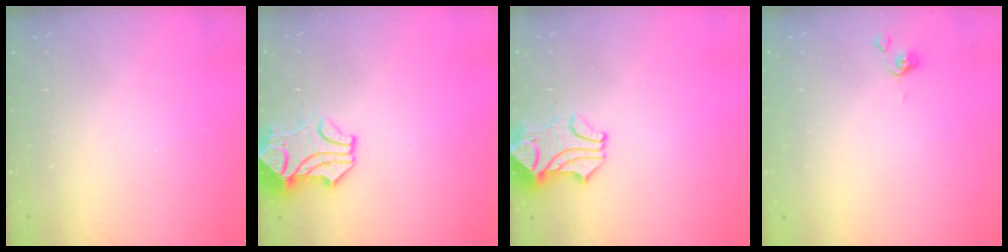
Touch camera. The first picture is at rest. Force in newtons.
{"total": 2.2, "press": 1.9, "slide": 1.1}
{"total": 2.3, "press": 2.0, "slide": 1.1}
{"total": 0.9, "press": 0.8, "slide": 0.2}